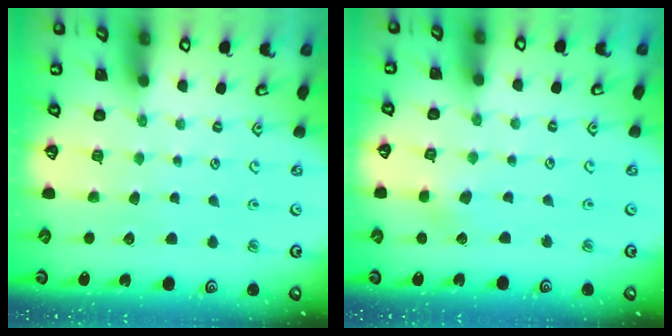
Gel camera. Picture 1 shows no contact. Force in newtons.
{"total": 2.9, "press": 2.9, "slide": 0.4}